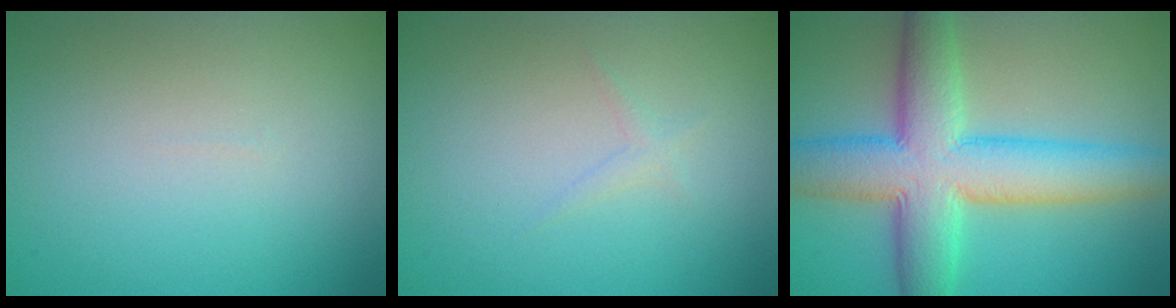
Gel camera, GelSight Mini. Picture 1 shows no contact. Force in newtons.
{"total": 0.7, "press": 0.7, "slide": 0.0}
{"total": 9.7, "press": 9.7, "slide": 0.4}